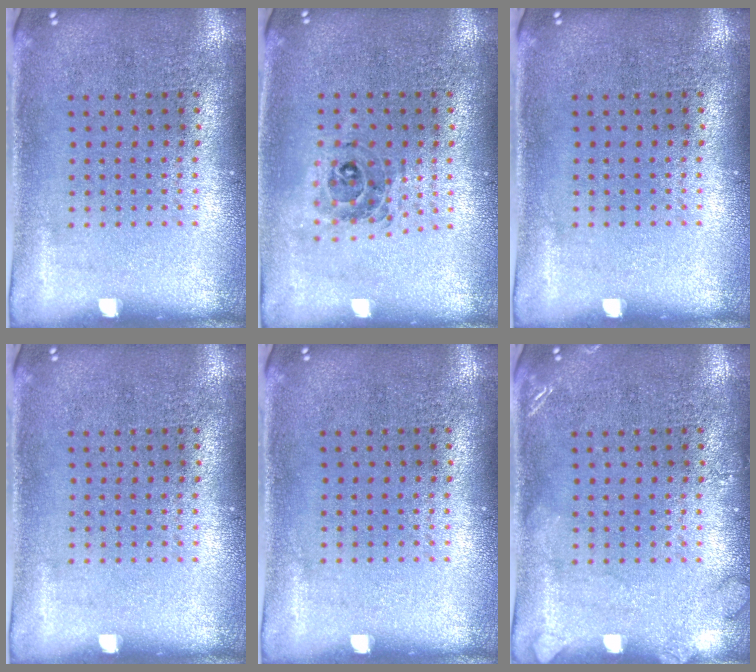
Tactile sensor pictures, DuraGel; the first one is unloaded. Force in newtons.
{"total": 0.5, "press": 0.5, "slide": 0.0}
{"total": 0.0}
{"total": 0.0}
{"total": 0.0}
{"total": 1.5, "press": 1.5, "slide": 0.2}